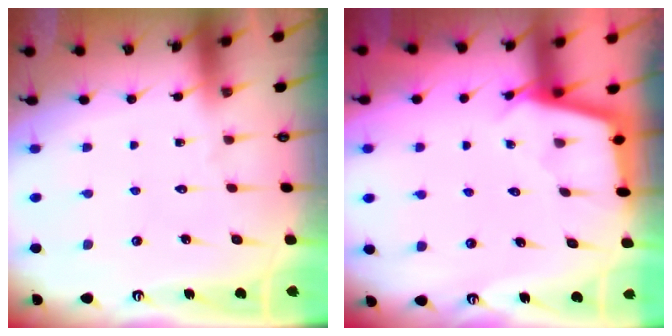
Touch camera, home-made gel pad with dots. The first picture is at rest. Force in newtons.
{"total": 2.8, "press": 2.8, "slide": 0.3}